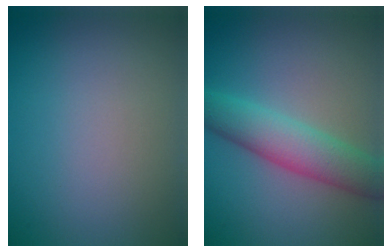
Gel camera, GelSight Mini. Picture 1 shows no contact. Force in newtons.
{"total": 5.3, "press": 5.3, "slide": 0.2}